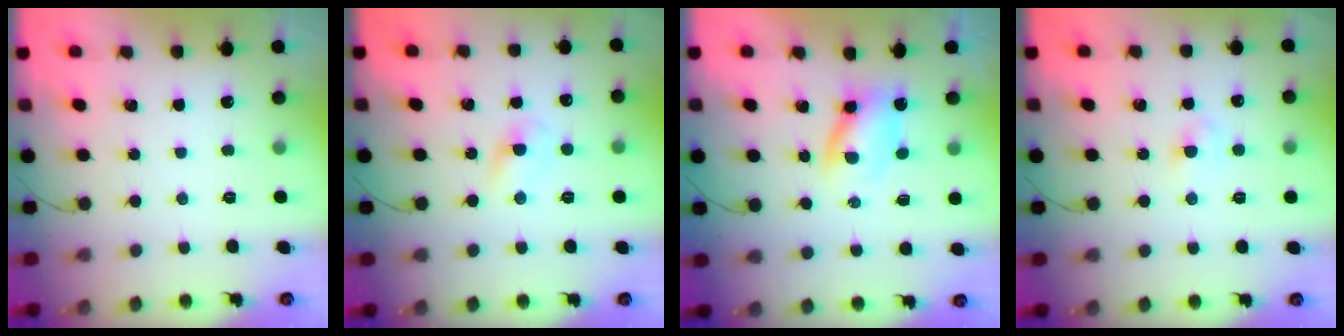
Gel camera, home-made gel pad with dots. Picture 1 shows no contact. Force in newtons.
{"total": 2.4, "press": 2.2, "slide": 1.0}
{"total": 2.8, "press": 2.7, "slide": 0.7}
{"total": 3.0, "press": 2.9, "slide": 0.9}